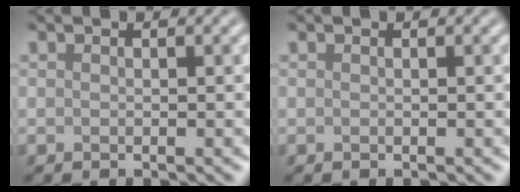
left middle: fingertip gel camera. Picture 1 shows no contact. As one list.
[{"total": 0.0}]